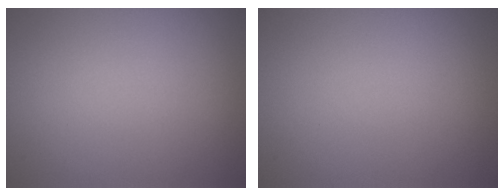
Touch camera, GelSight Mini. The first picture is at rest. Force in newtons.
{"total": 0.0}